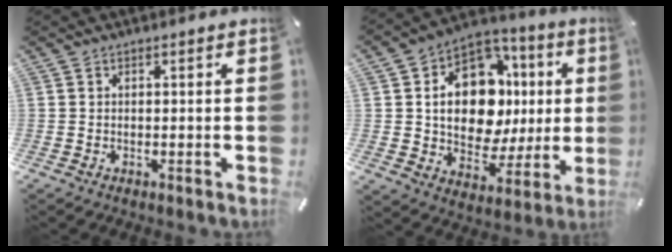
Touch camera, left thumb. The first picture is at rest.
{"total": 17.3, "force": [2.4, 12.5, 11.8], "torque": [-0.189, -0.014, 0.045]}